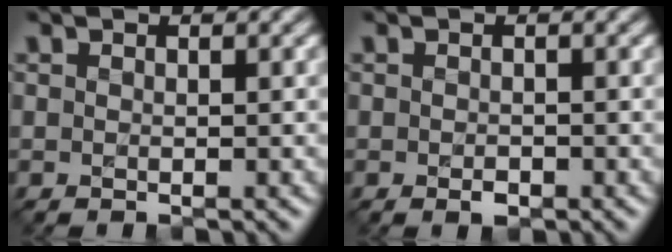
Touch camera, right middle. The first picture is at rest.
{"total": 0.9, "force": [-0.5, 0.5, 0.6], "torque": [-0.010, 0.000, -0.007]}